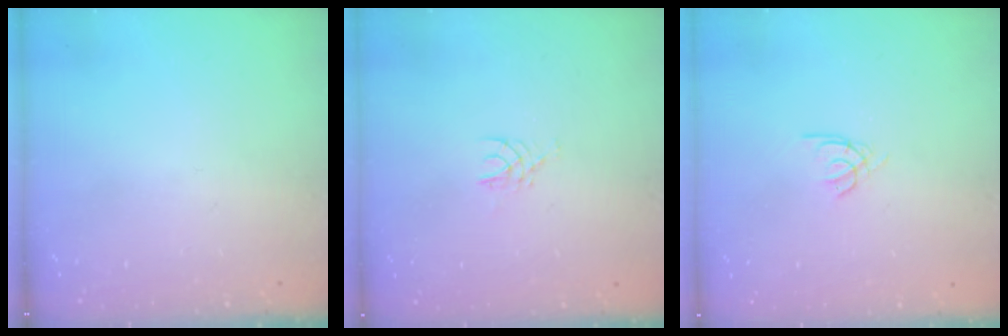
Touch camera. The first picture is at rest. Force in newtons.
{"total": 2.5, "press": 2.5, "slide": 0.2}
{"total": 2.1, "press": 2.1, "slide": 0.2}